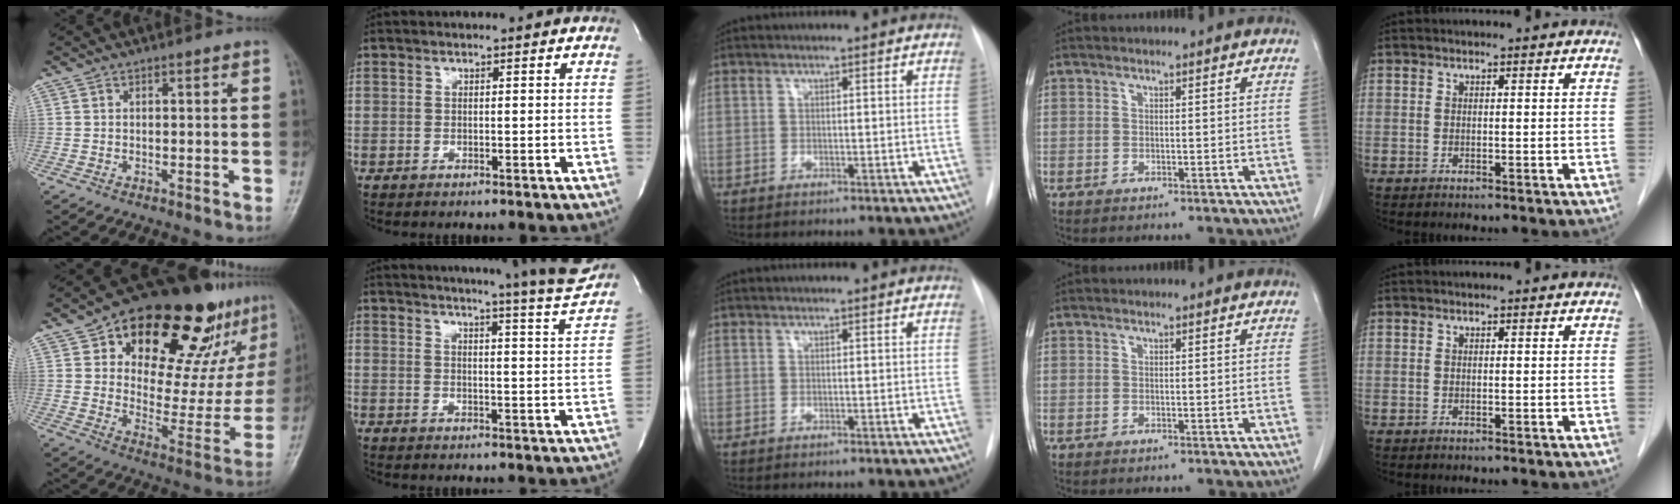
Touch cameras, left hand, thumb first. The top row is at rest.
{"thumb": {"total": 29.7, "force": [16.9, 13.9, 20.0], "torque": [-0.234, -0.033, 0.253]}, "index": {"total": 17.5, "force": [16.3, -1.6, 6.2], "torque": [-0.100, -0.072, 0.197]}}